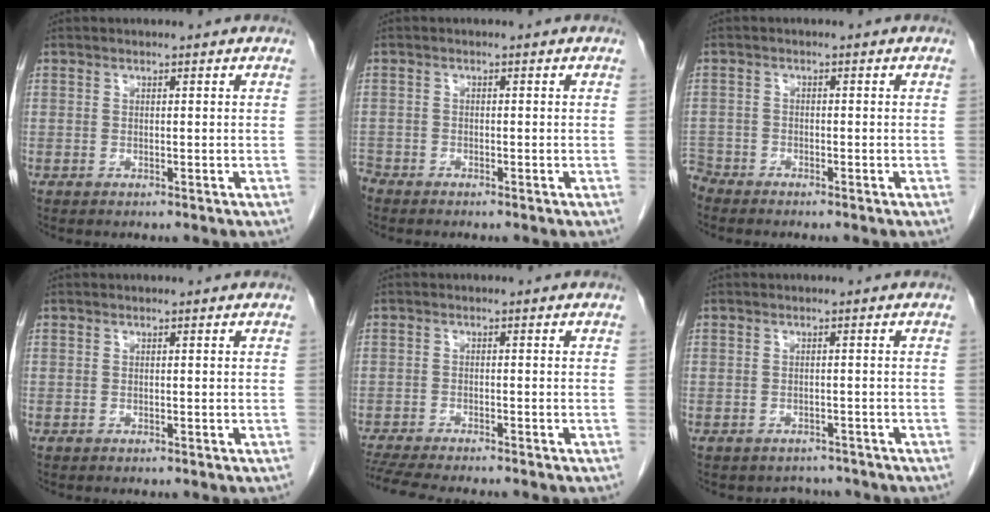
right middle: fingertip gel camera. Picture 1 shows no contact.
{"total": 1.9, "force": [-1.8, 0.5, 0.1], "torque": [-0.002, -0.003, -0.034]}
{"total": 2.9, "force": [-2.8, 0.6, -0.2], "torque": [0.007, -0.007, -0.054]}
{"total": 0.0}
{"total": 10.0, "force": [-8.8, 0.9, 4.7], "torque": [-0.071, -0.014, -0.135]}
{"total": 3.0, "force": [-2.6, 1.5, -0.3], "torque": [0.001, 0.008, -0.036]}